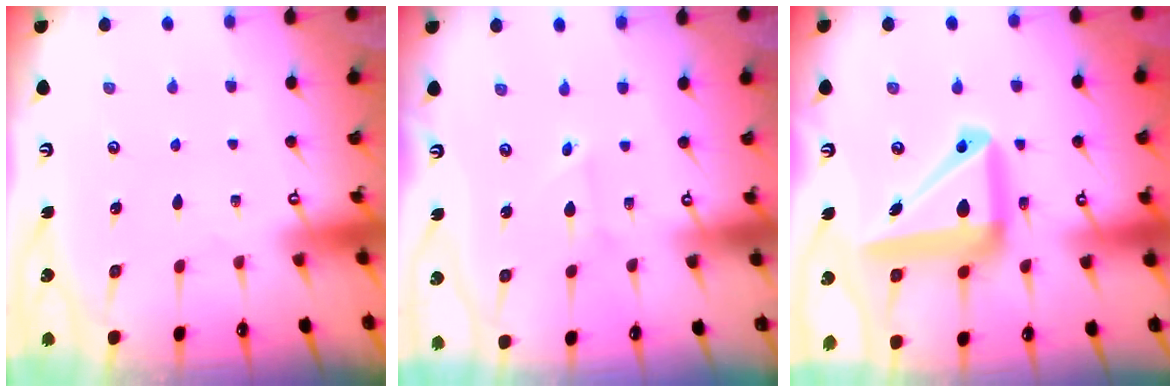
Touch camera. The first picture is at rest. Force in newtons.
{"total": 1.8, "press": 1.8, "slide": 0.1}
{"total": 17.9, "press": 17.7, "slide": 2.7}